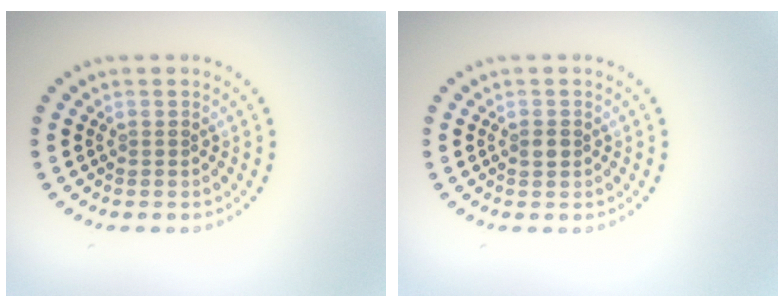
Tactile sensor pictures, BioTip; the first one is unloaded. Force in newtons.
{"total": 1.2, "press": 1.2, "slide": 0.1}